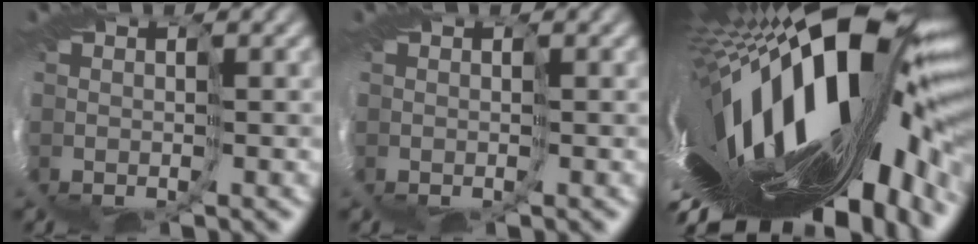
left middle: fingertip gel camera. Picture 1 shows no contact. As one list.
[{"total": 0.0}, {"total": 12.8, "force": [-3.1, 2.8, 12.1], "torque": [-0.224, -0.046, -0.054]}]